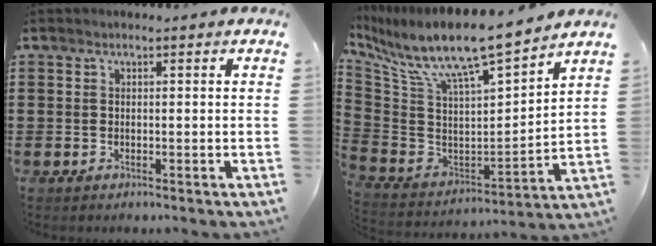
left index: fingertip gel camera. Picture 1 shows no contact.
{"total": 10.6, "force": [8.6, 1.0, 6.1], "torque": [-0.155, -0.069, 0.142]}